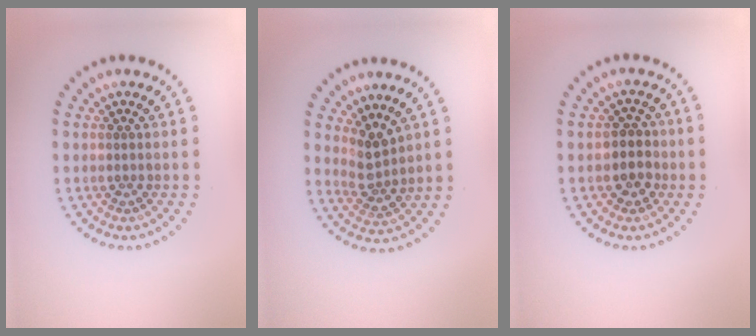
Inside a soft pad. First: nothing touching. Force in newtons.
{"total": 2.6, "press": 2.0, "slide": 1.7}
{"total": 2.5, "press": 2.3, "slide": 1.0}